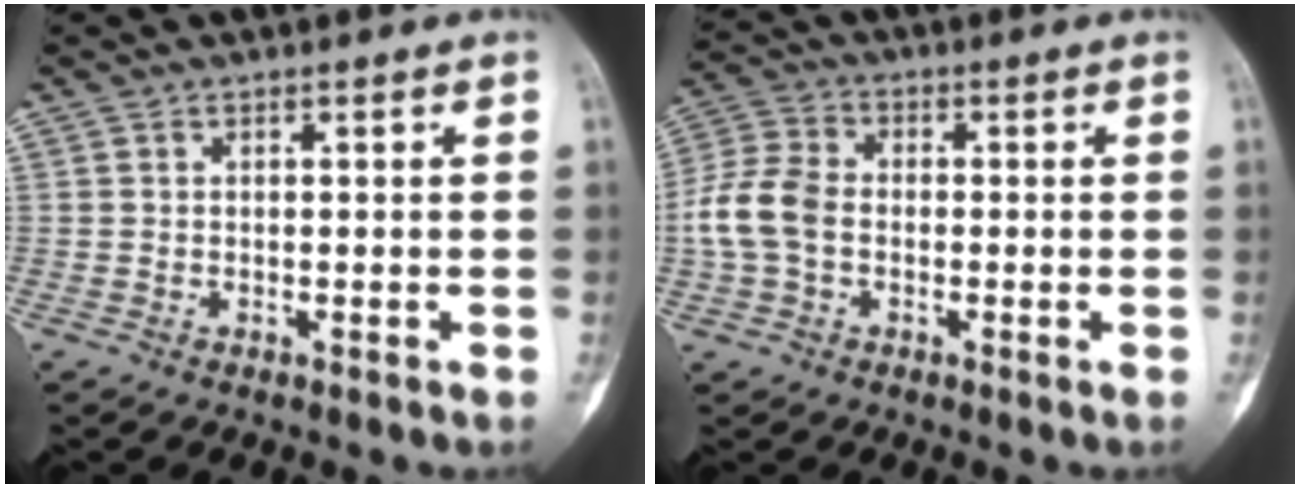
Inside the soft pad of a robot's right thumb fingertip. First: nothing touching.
{"total": 8.7, "force": [-1.2, 6.3, 5.9], "torque": [-0.127, 0.023, -0.033]}